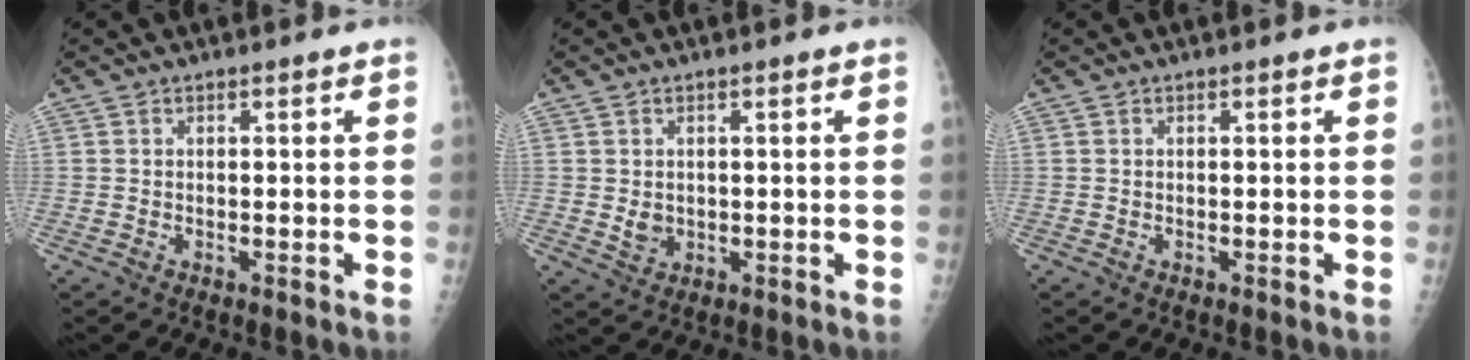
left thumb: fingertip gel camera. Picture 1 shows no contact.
{"total": 2.5, "force": [0.2, 2.1, 1.3], "torque": [-0.015, -0.004, 0.012]}
{"total": 0.0}